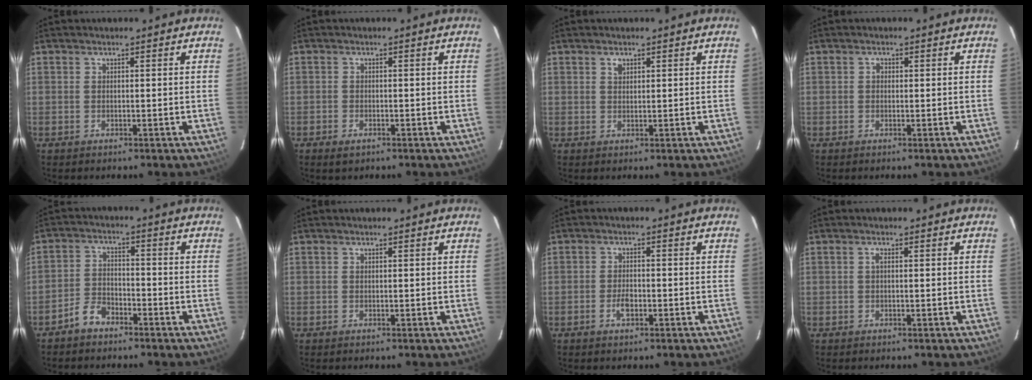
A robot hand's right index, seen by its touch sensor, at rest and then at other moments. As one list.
[{"total": 2.0, "force": [-1.3, 1.2, 0.9], "torque": [-0.021, -0.003, -0.025]}, {"total": 1.2, "force": [0.7, 0.9, 0.6], "torque": [-0.009, 0.003, 0.012]}, {"total": 0.8, "force": [0.0, 0.7, 0.3], "torque": [-0.003, 0.003, -0.002]}, {"total": 4.7, "force": [-3.7, 2.4, 1.7], "torque": [-0.050, 0.014, -0.070]}, {"total": 0.0}, {"total": 2.8, "force": [-1.3, 1.5, 2.1], "torque": [-0.041, 0.000, -0.022]}, {"total": 0.7, "force": [0.1, 0.2, 0.7], "torque": [-0.014, 0.004, -0.001]}]